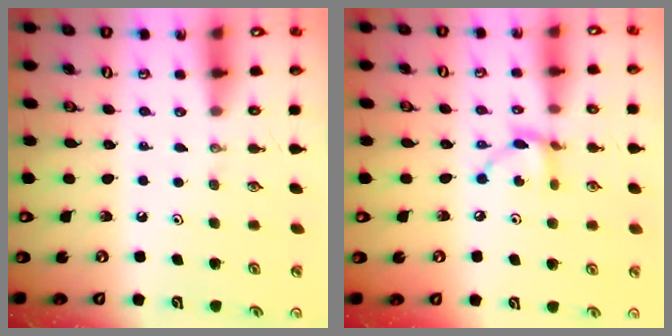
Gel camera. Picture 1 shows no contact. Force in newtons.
{"total": 8.1, "press": 8.1, "slide": 0.2}